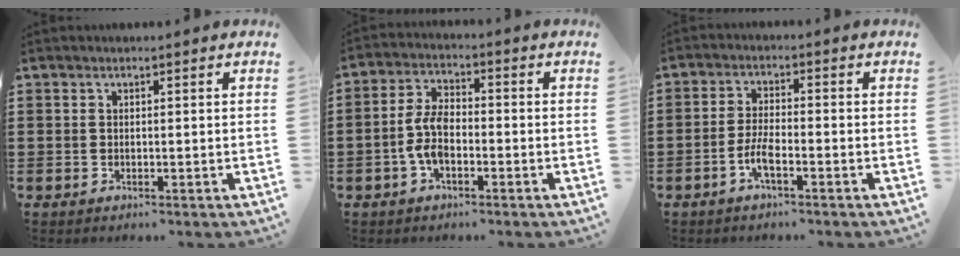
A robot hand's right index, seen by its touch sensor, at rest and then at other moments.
{"total": 6.1, "force": [-1.7, 3.0, 5.0], "torque": [-0.125, -0.005, -0.039]}
{"total": 4.1, "force": [-1.9, 0.8, 3.6], "torque": [-0.089, -0.009, -0.042]}